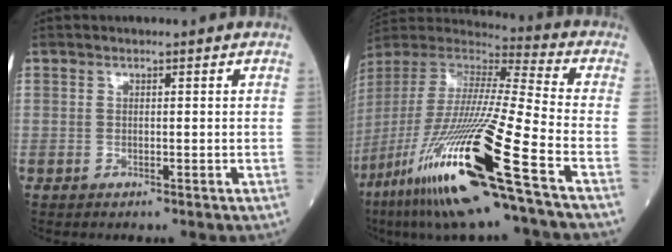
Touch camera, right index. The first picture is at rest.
{"total": 27.3, "force": [-13.6, 0.4, 23.7], "torque": [-0.489, -0.067, -0.260]}